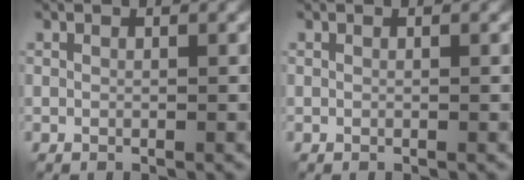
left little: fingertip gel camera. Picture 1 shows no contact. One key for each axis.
{"total": 0.0}